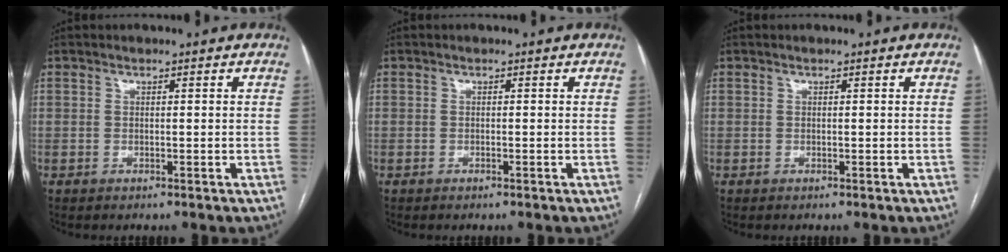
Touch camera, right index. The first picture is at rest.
{"total": 0.0}
{"total": 0.0}